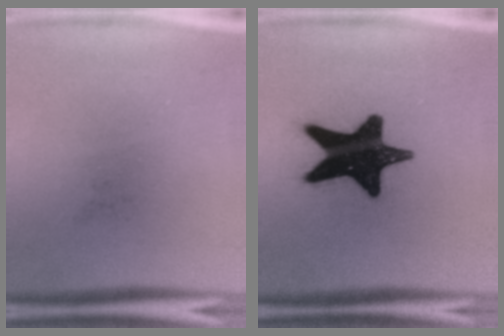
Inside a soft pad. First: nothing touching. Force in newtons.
{"total": 18.0}